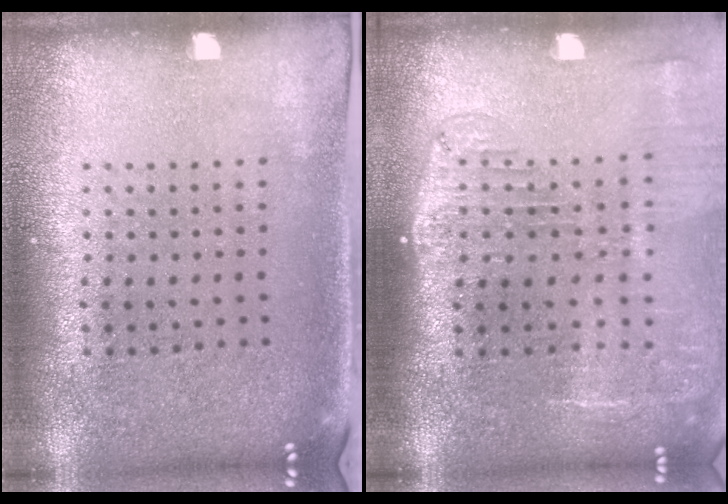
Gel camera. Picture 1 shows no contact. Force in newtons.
{"total": 2.1, "press": 1.7, "slide": 1.2}